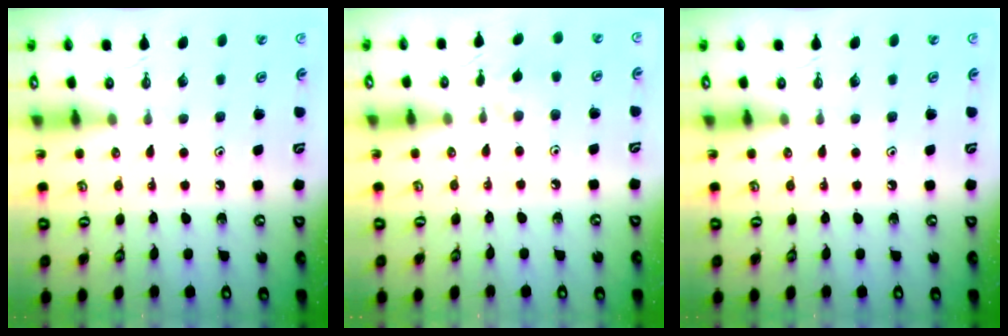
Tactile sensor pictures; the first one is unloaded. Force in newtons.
{"total": 2.4, "press": 2.4, "slide": 0.4}
{"total": 0.0}